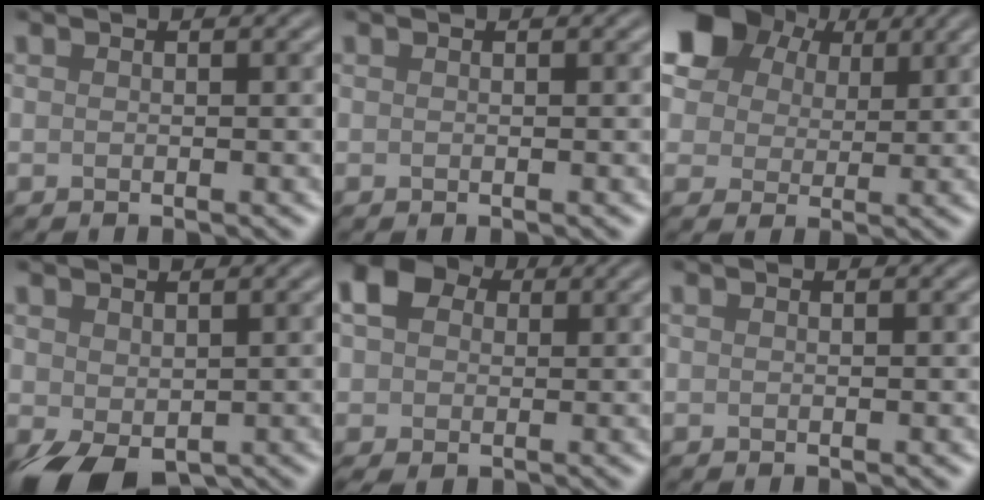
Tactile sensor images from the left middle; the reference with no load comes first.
{"total": 0.0}
{"total": 9.4, "force": [4.9, 6.8, 4.4], "torque": [-0.112, 0.032, 0.086]}
{"total": 5.1, "force": [-1.8, 3.2, 3.5], "torque": [-0.077, -0.016, -0.018]}
{"total": 7.7, "force": [1.9, 5.9, 4.6], "torque": [-0.086, 0.027, 0.014]}
{"total": 0.0}